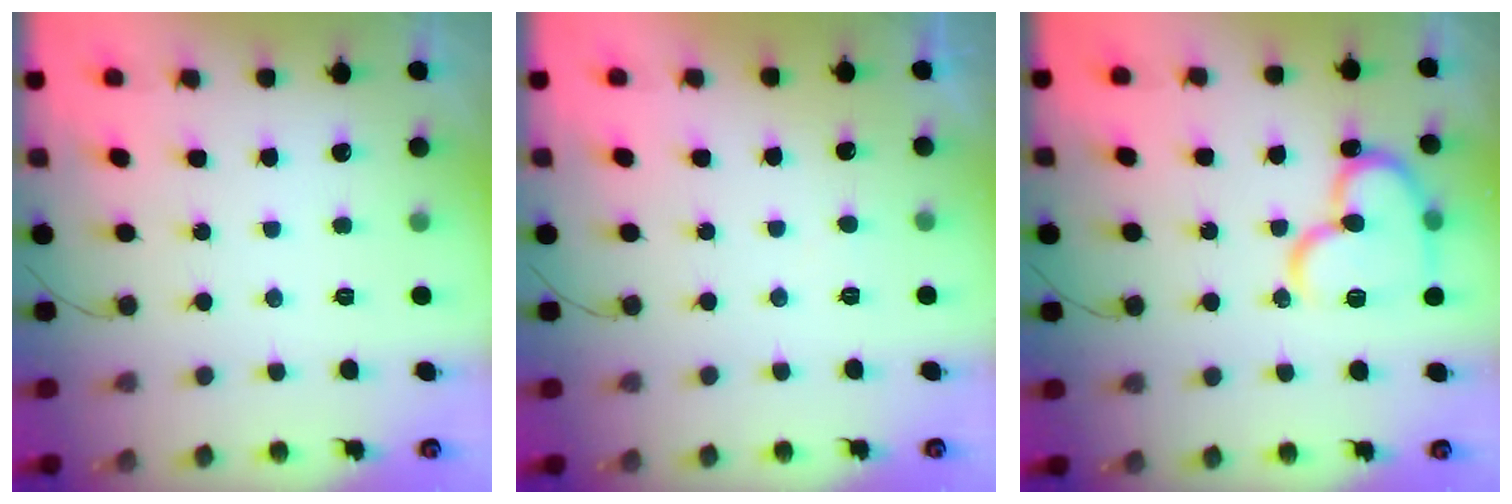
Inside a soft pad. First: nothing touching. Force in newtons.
{"total": 2.3, "press": 2.3, "slide": 0.1}
{"total": 16.6, "press": 16.5, "slide": 2.3}